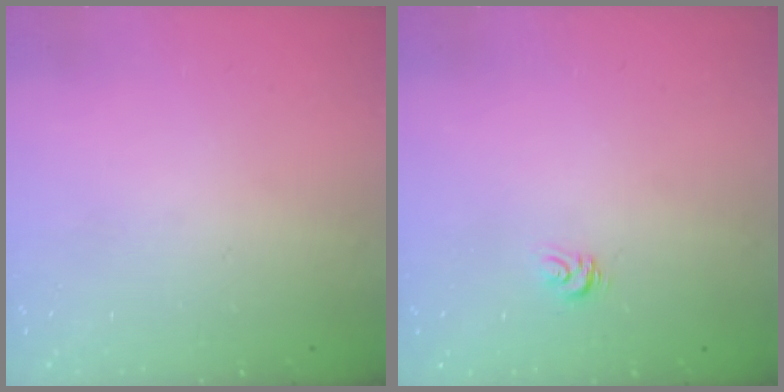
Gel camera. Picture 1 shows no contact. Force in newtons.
{"total": 3.5, "press": 3.5, "slide": 0.1}